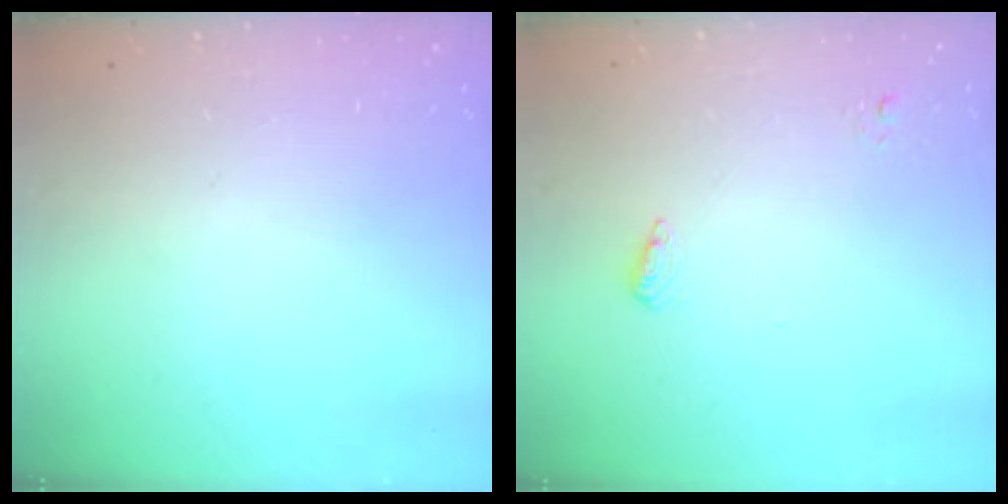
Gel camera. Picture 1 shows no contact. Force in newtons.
{"total": 5.2, "press": 5.1, "slide": 1.0}